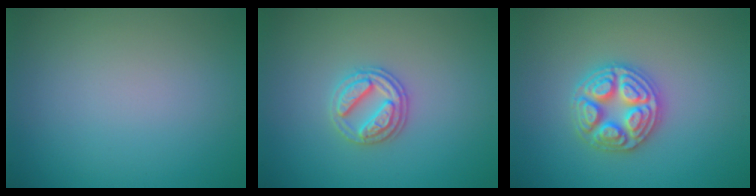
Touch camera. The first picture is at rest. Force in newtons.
{"total": 2.9, "press": 2.8, "slide": 0.9}
{"total": 4.9, "press": 4.9, "slide": 0.6}